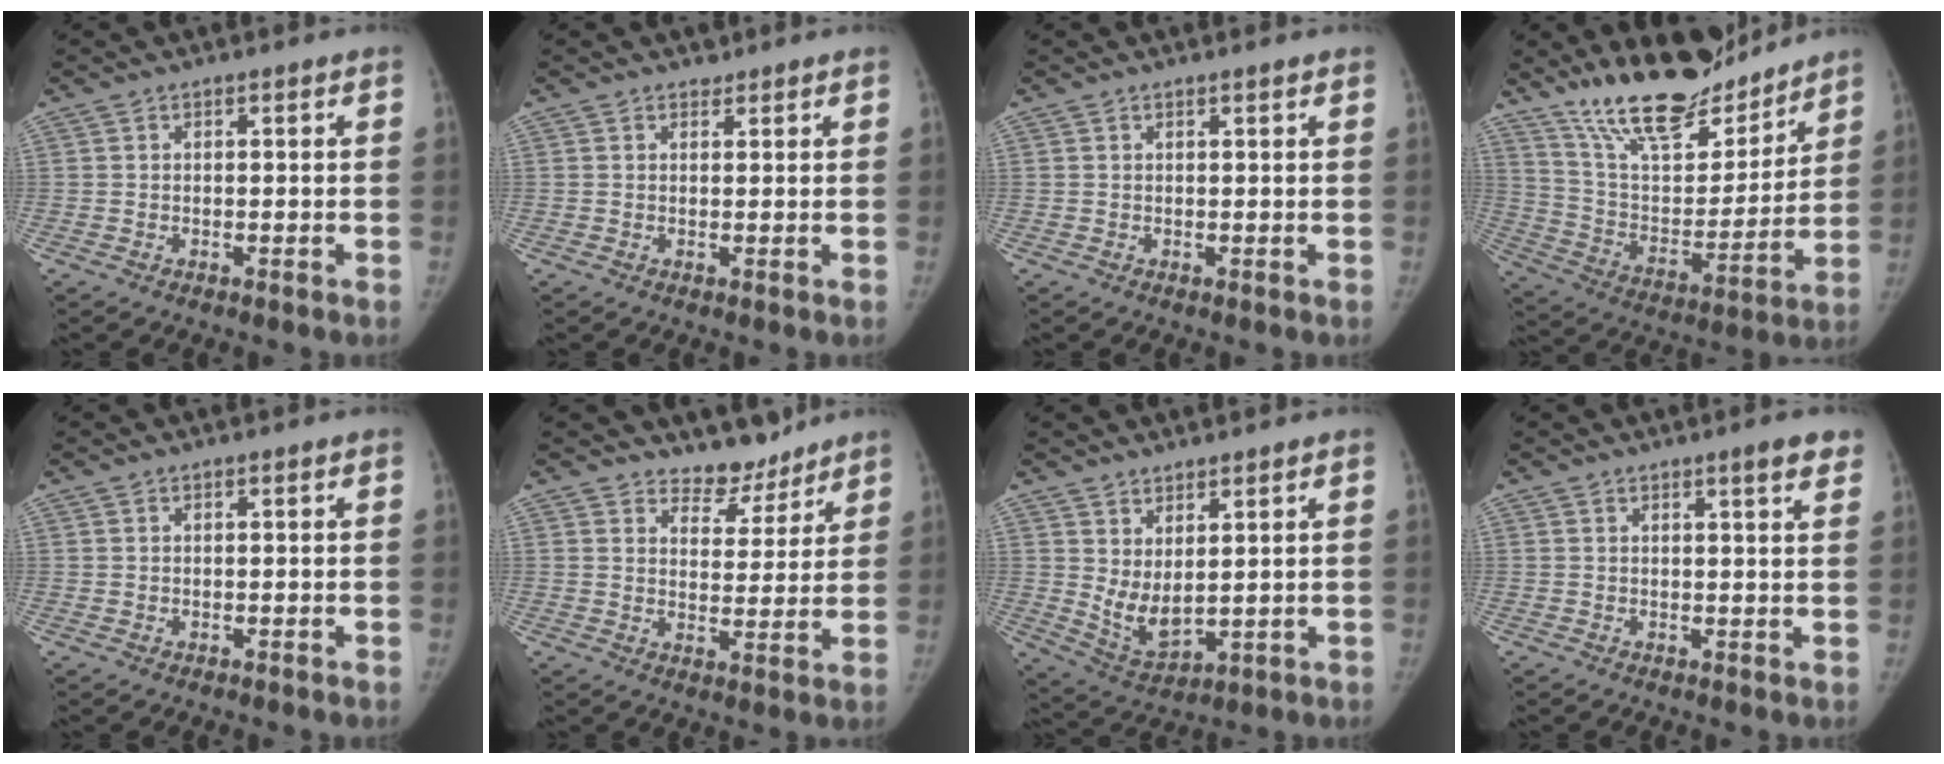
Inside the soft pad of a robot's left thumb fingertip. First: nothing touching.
{"total": 1.1, "force": [0.9, 0.6, 0.0], "torque": [0.007, -0.008, 0.010]}
{"total": 0.9, "force": [0.8, 0.0, 0.5], "torque": [-0.006, 0.000, 0.014]}
{"total": 21.1, "force": [17.3, 7.0, 9.7], "torque": [-0.119, -0.101, 0.299]}
{"total": 0.5, "force": [0.5, 0.2, 0.1], "torque": [0.000, -0.003, 0.008]}
{"total": 6.5, "force": [5.9, 2.7, 0.3], "torque": [0.025, -0.055, 0.097]}
{"total": 7.8, "force": [3.1, 3.4, 6.3], "torque": [-0.109, -0.038, 0.074]}
{"total": 4.3, "force": [3.0, 0.6, 3.0], "torque": [-0.029, -0.013, 0.036]}